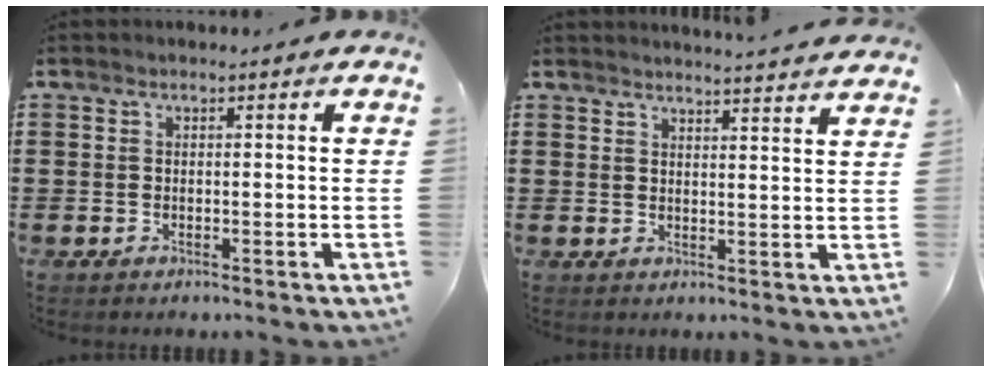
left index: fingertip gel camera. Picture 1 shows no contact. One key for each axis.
{"total": 3.1, "fx": 3.1, "fy": -0.6, "fz": 0.2, "tx": -0.013, "ty": -0.015, "tz": 0.056}